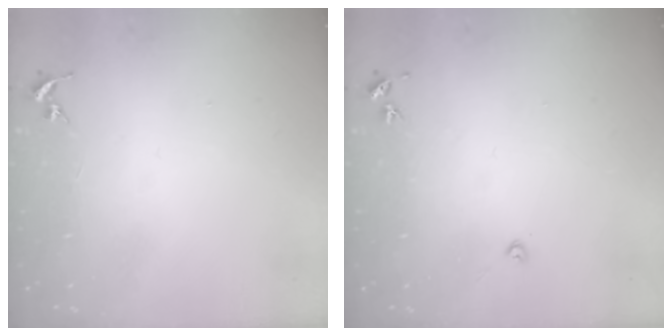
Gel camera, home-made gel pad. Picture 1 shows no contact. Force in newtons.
{"total": 2.2, "press": 2.2, "slide": 0.3}